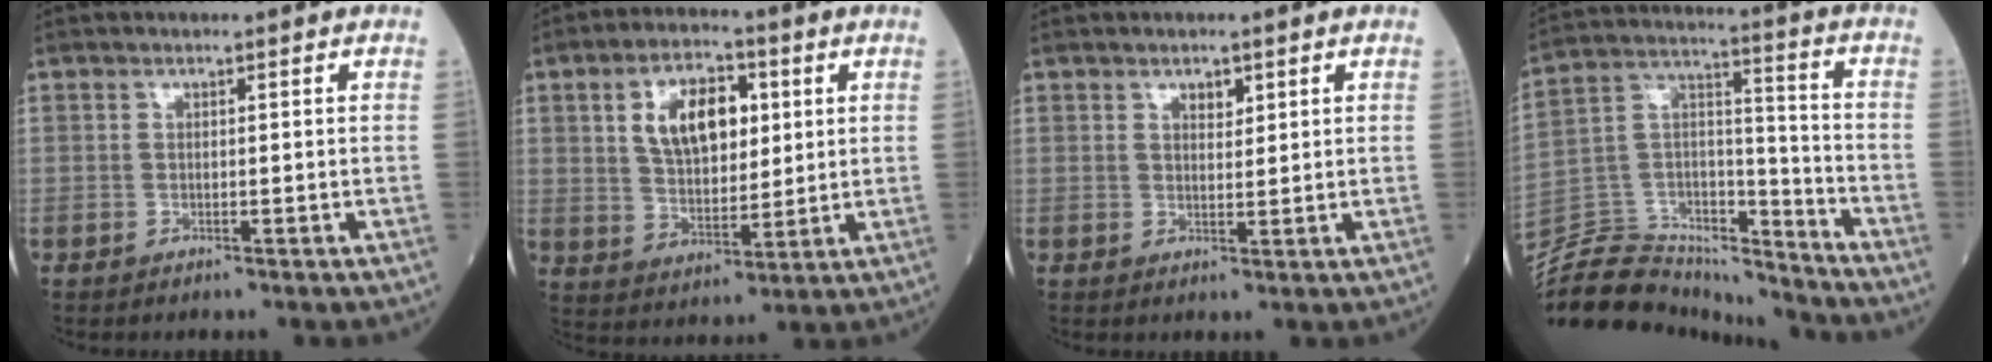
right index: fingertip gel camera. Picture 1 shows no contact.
{"total": 10.8, "force": [3.2, 5.6, 8.6], "torque": [-0.159, 0.016, 0.059]}
{"total": 1.9, "force": [1.1, 1.0, 1.1], "torque": [-0.015, -0.002, 0.019]}
{"total": 20.4, "force": [-19.5, 4.4, 4.0], "torque": [-0.089, 0.051, -0.323]}